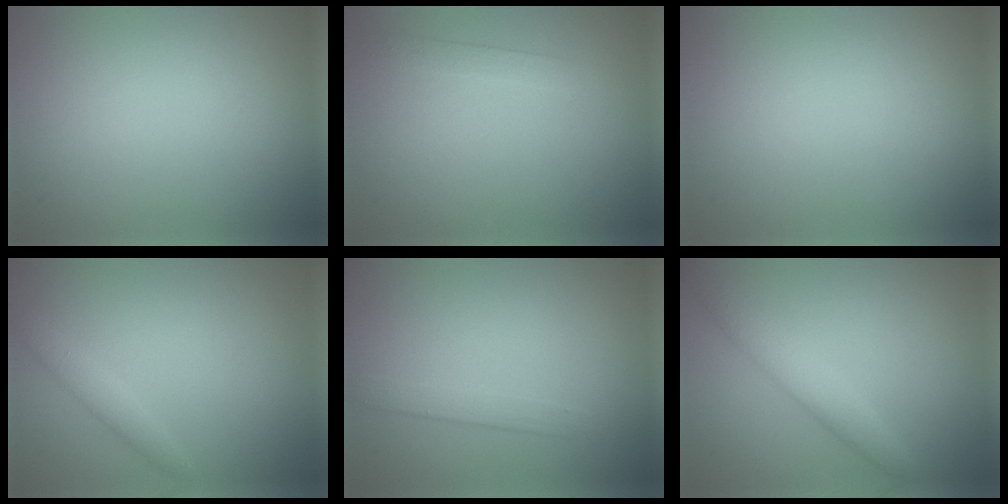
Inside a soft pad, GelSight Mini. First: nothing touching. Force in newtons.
{"total": 1.3, "press": 1.3, "slide": 0.1}
{"total": 0.0}
{"total": 1.5, "press": 1.5, "slide": 0.1}
{"total": 1.6, "press": 1.6, "slide": 0.1}
{"total": 3.0, "press": 3.0, "slide": 0.1}